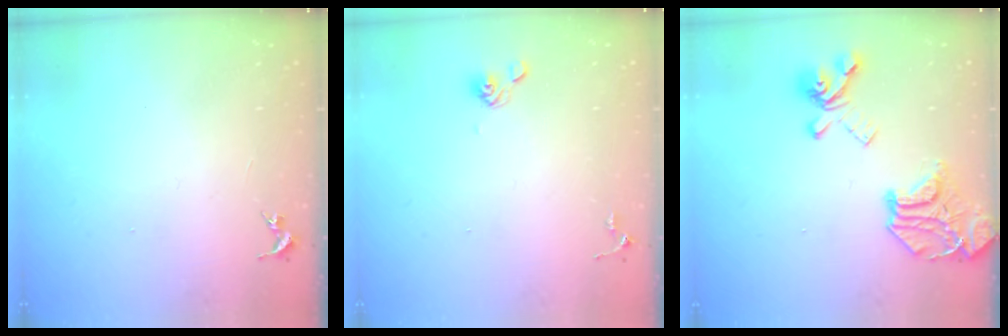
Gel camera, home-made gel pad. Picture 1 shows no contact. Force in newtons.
{"total": 5.7, "press": 5.3, "slide": 2.1}
{"total": 21.1, "press": 21.0, "slide": 2.3}